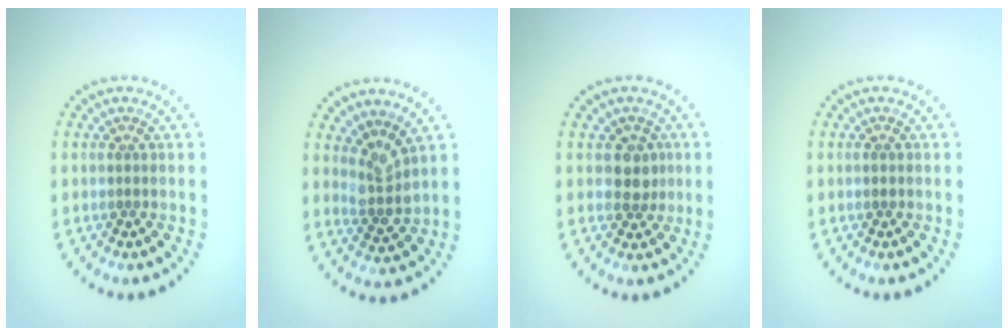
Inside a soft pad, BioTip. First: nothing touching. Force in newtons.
{"total": 2.4, "press": 1.7, "slide": 1.6}
{"total": 2.2, "press": 2.0, "slide": 0.9}
{"total": 0.6, "press": 0.6, "slide": 0.0}